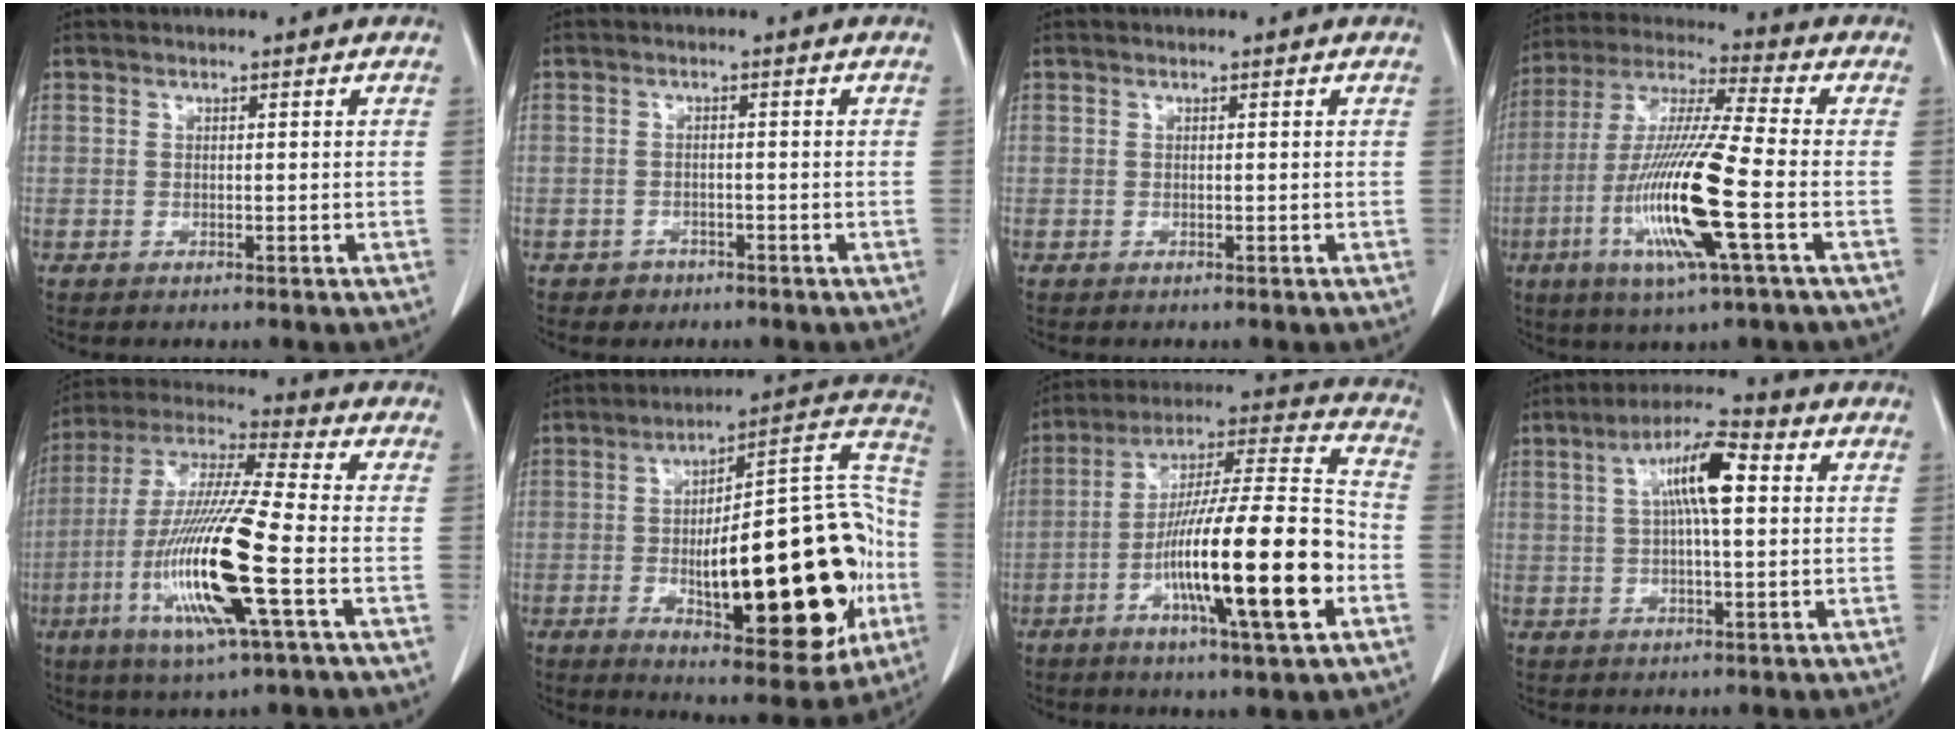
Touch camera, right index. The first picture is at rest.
{"total": 1.8, "force": [-1.2, 1.3, 0.1], "torque": [-0.004, 0.006, -0.018]}
{"total": 0.0}
{"total": 16.6, "force": [-4.8, 0.2, 15.9], "torque": [-0.331, -0.018, -0.093]}
{"total": 18.2, "force": [-5.2, 0.8, 17.5], "torque": [-0.364, -0.019, -0.098]}
{"total": 28.9, "force": [-5.6, 8.6, 27.1], "torque": [-0.347, 0.023, -0.064]}
{"total": 21.7, "force": [-6.7, 1.6, 20.6], "torque": [-0.343, -0.006, -0.110]}
{"total": 8.9, "force": [2.0, 1.6, 8.5], "torque": [-0.154, 0.021, 0.030]}